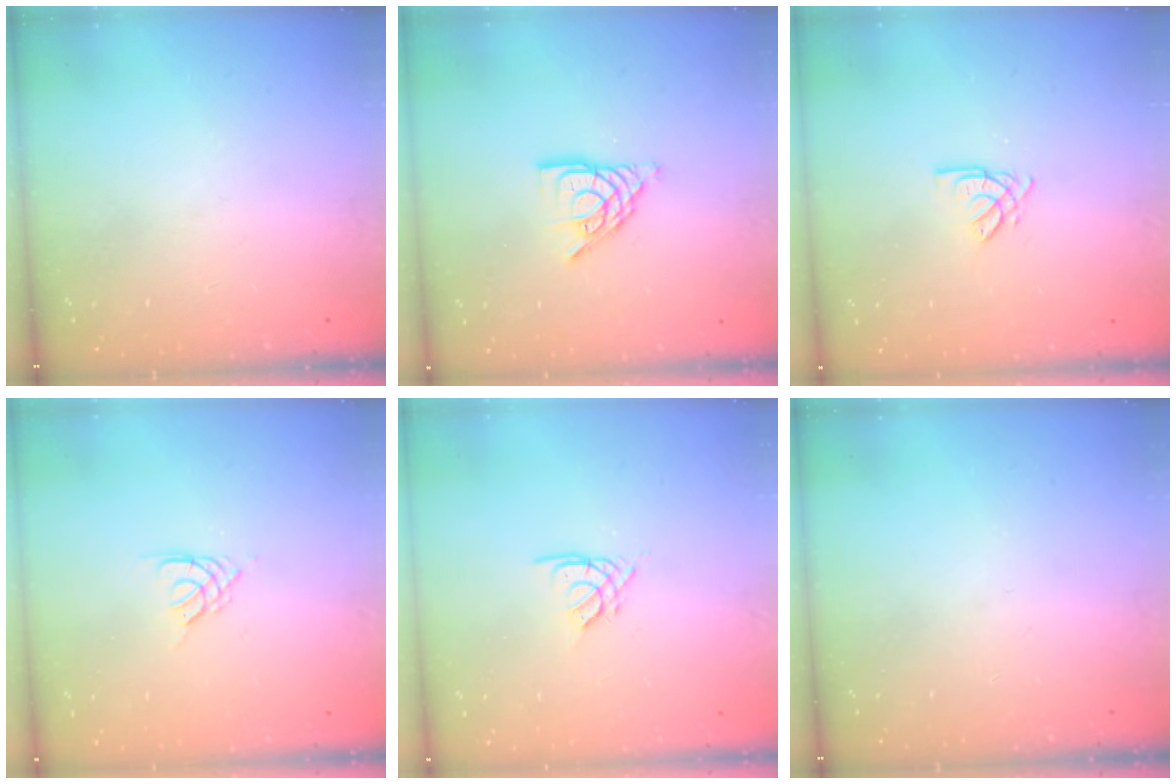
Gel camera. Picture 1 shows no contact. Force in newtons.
{"total": 9.0, "press": 8.9, "slide": 1.3}
{"total": 2.6, "press": 2.6, "slide": 0.1}
{"total": 2.1, "press": 2.1, "slide": 0.4}
{"total": 1.9, "press": 1.8, "slide": 0.5}
{"total": 0.0}